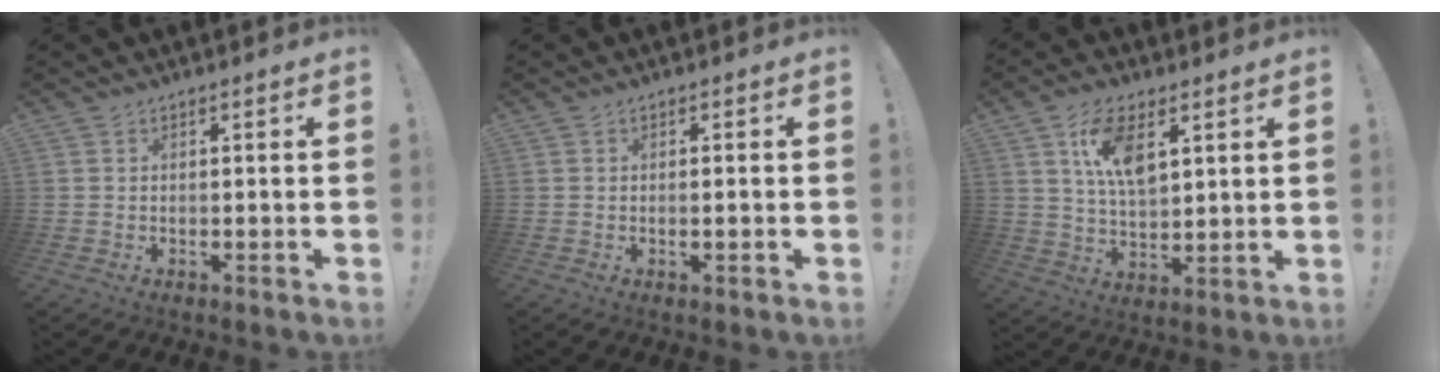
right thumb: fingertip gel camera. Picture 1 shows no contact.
{"total": 1.1, "force": [-0.3, -0.1, 1.0], "torque": [-0.019, 0.000, -0.006]}
{"total": 12.1, "force": [5.4, 6.3, 8.7], "torque": [-0.152, -0.006, 0.100]}